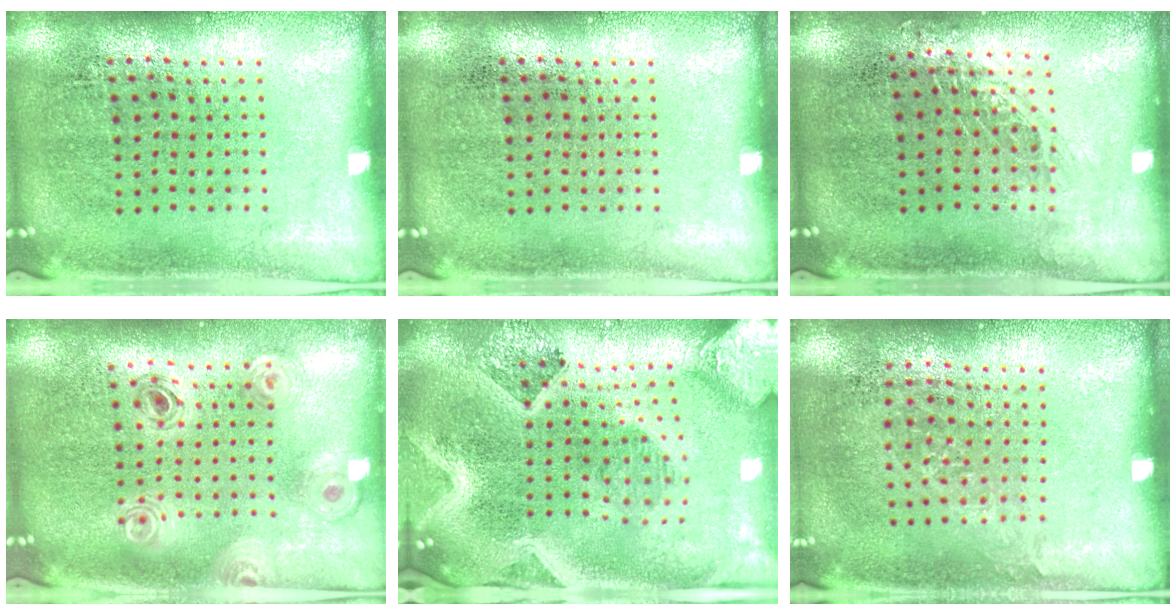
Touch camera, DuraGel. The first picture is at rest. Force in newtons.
{"total": 0.0}
{"total": 0.8, "press": 0.8, "slide": 0.2}
{"total": 0.8, "press": 0.8, "slide": 0.1}
{"total": 4.2, "press": 3.3, "slide": 2.7}
{"total": 0.9, "press": 0.7, "slide": 0.5}